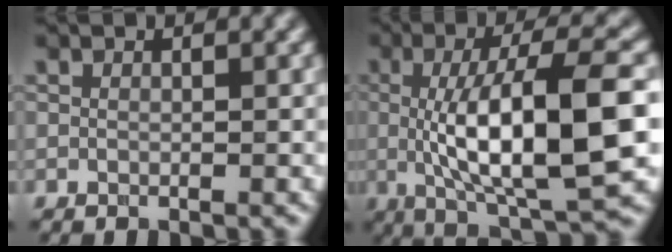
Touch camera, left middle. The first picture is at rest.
{"total": 12.2, "force": [-0.6, 3.3, 11.7], "torque": [-0.172, -0.003, -0.008]}